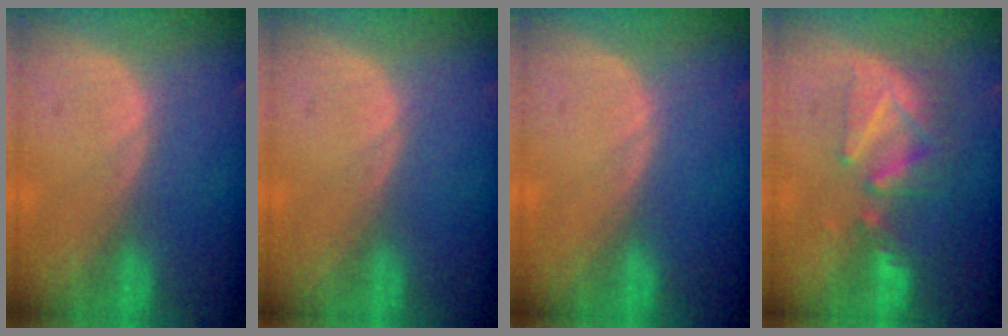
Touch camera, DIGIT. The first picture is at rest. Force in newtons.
{"total": 0.0}
{"total": 0.0}
{"total": 8.2, "press": 7.4, "slide": 3.5}